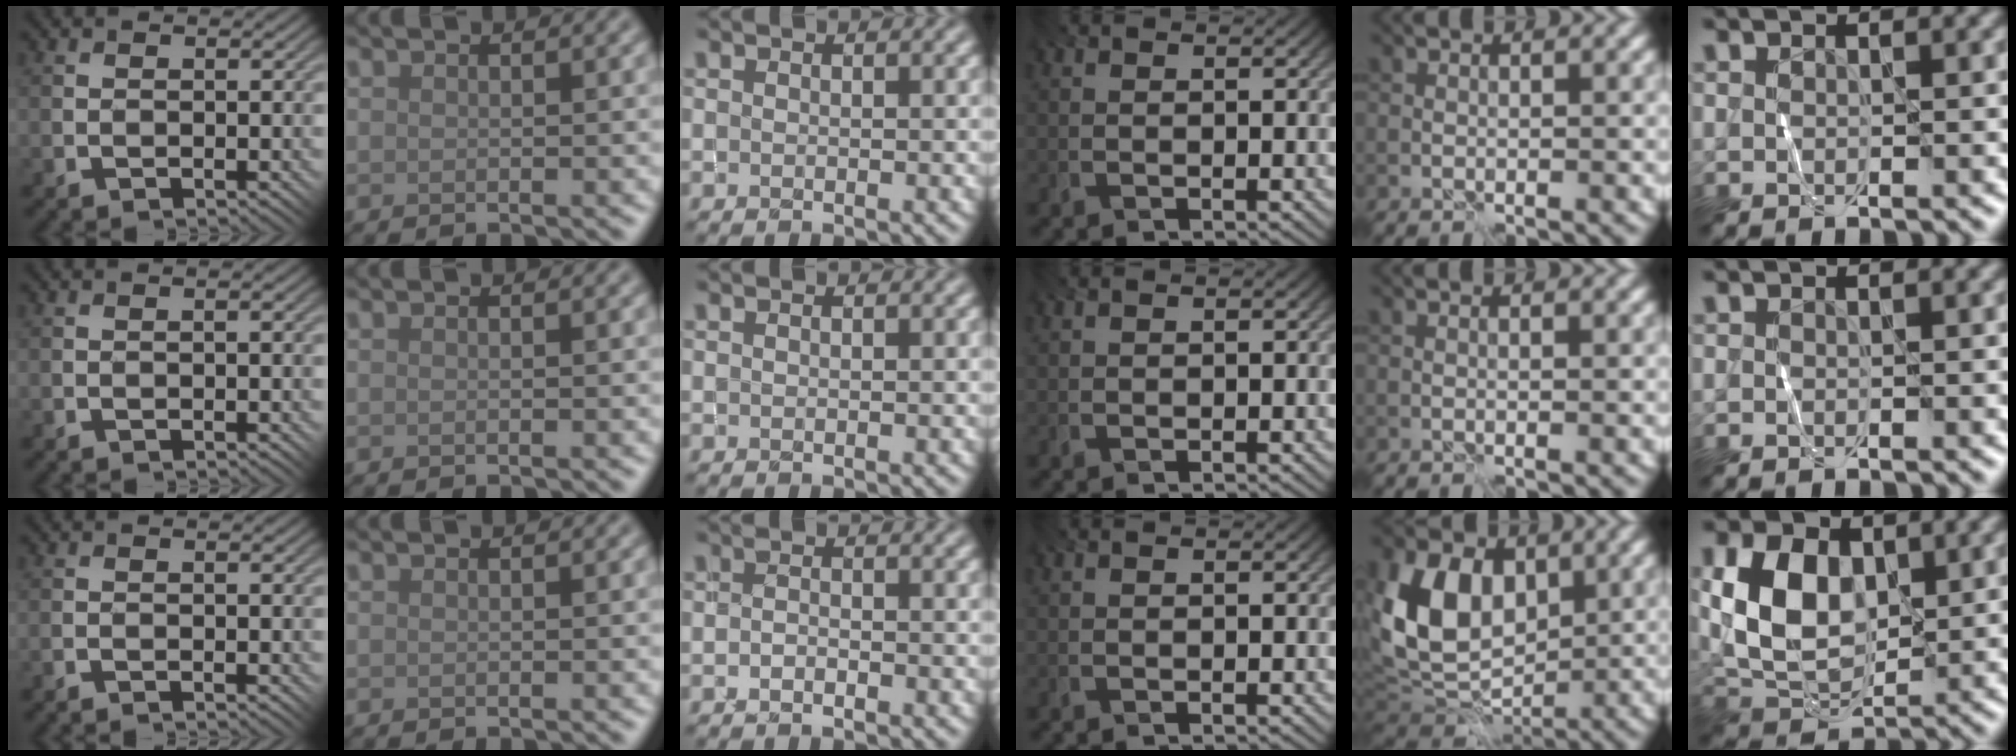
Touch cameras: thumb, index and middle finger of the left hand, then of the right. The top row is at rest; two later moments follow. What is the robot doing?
{"motion": "fold", "object": "shorts"}